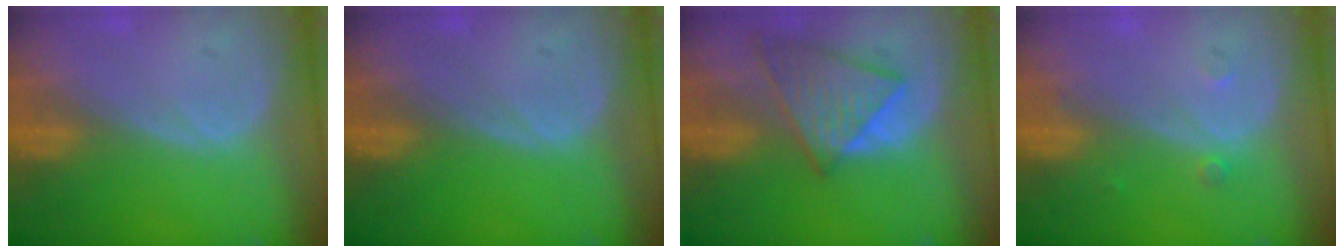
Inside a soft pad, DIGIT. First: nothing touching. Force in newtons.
{"total": 0.0}
{"total": 8.0, "press": 7.2, "slide": 3.5}
{"total": 1.3, "press": 1.3, "slide": 0.1}